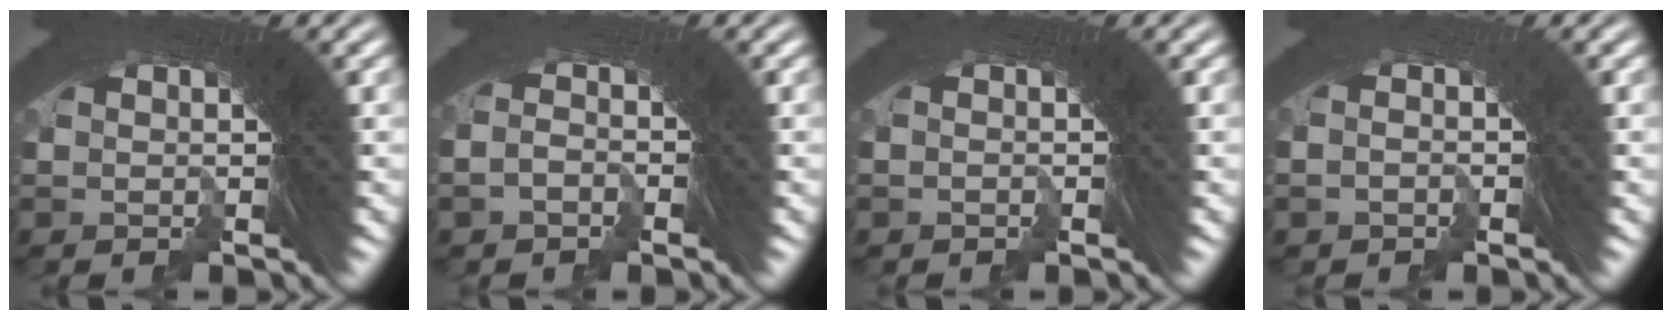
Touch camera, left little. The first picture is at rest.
{"total": 3.9, "force": [-3.1, 0.0, -2.2], "torque": [0.042, -0.015, -0.048]}
{"total": 1.5, "force": [-0.8, -0.5, -1.2], "torque": [0.023, -0.004, -0.011]}
{"total": 2.8, "force": [-1.8, -0.5, -2.1], "torque": [0.038, -0.002, -0.028]}